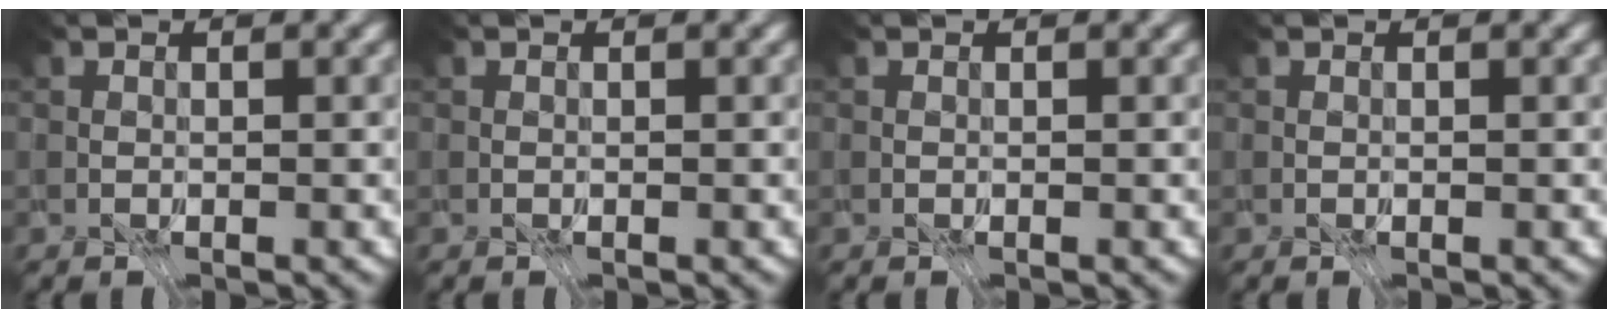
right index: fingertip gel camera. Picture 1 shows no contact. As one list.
[{"total": 0.0}, {"total": 0.0}, {"total": 0.0}]